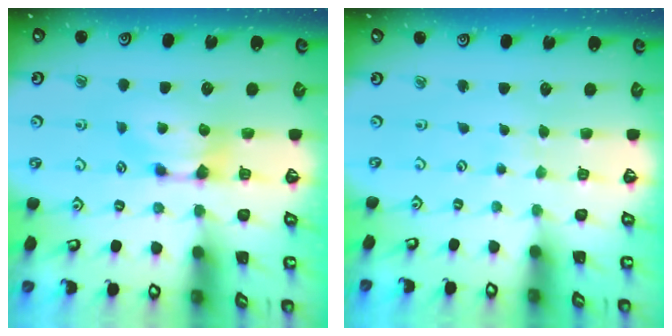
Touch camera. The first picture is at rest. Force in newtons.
{"total": 6.2, "press": 6.2, "slide": 0.4}